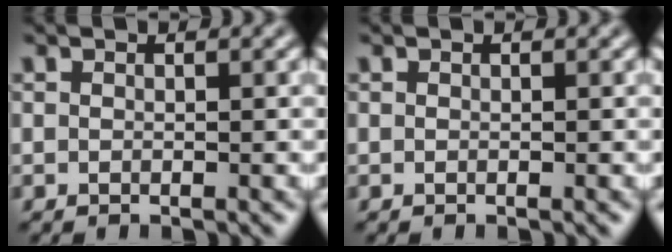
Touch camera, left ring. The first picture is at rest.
{"total": 0.0}